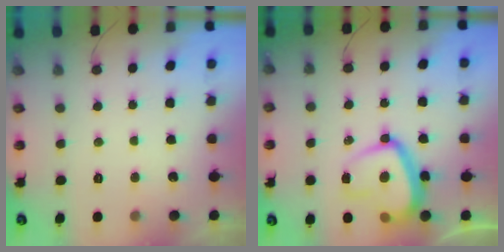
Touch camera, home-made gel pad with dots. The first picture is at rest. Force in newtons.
{"total": 16.2, "press": 16.2, "slide": 1.4}